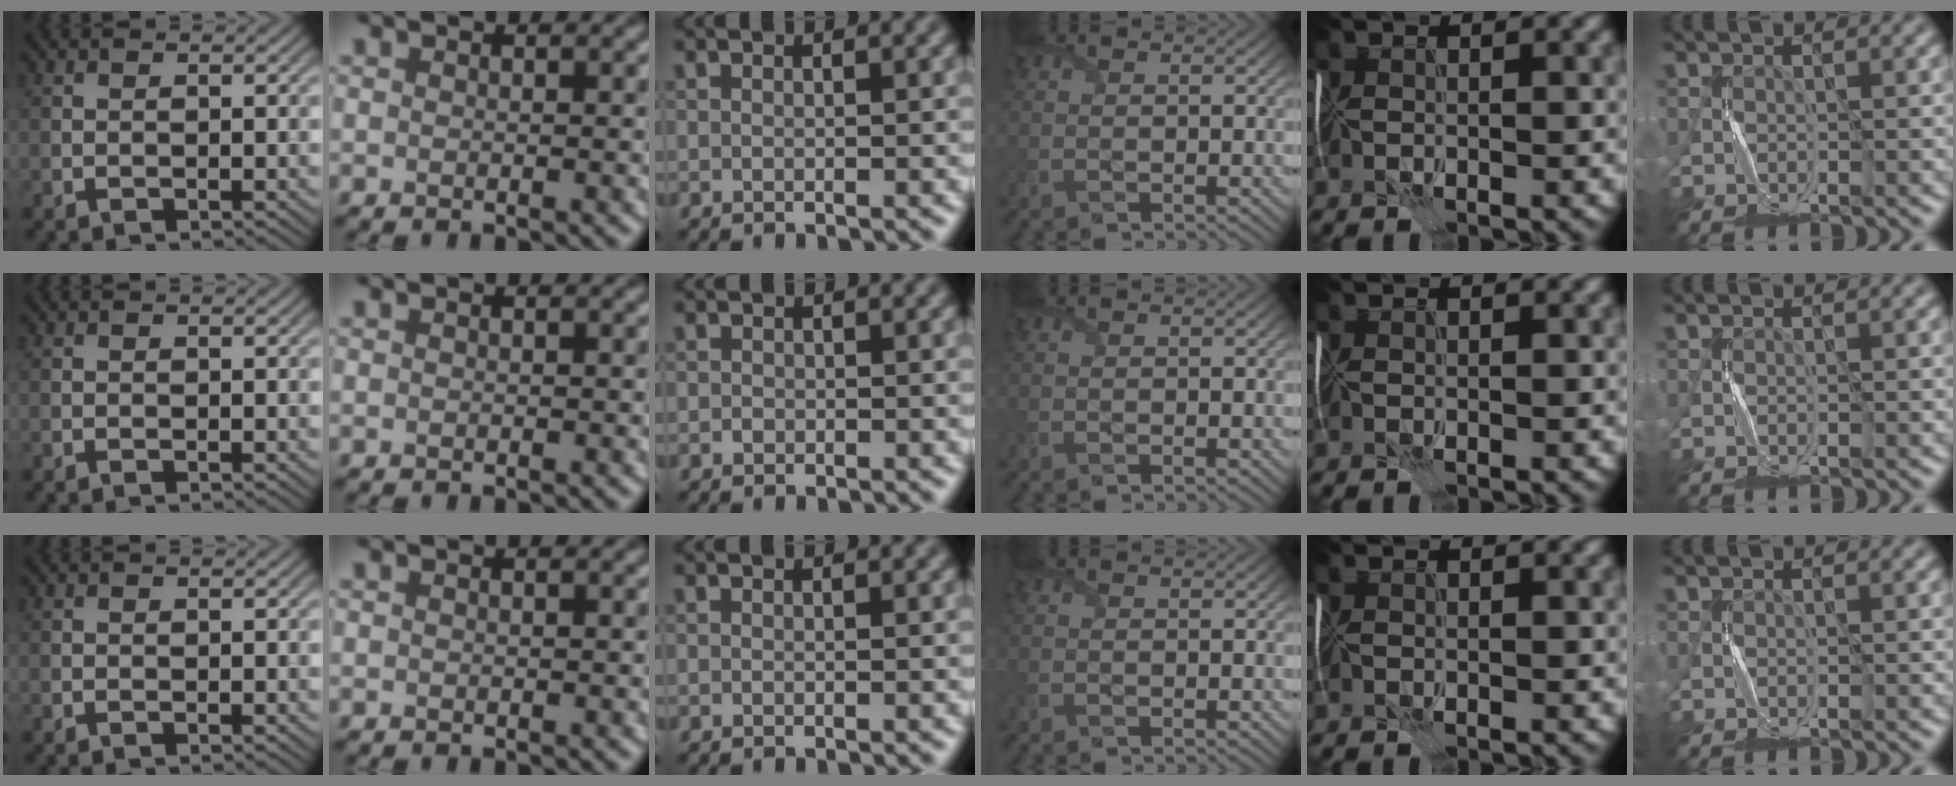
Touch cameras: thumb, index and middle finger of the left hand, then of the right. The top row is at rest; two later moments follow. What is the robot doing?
{"motion": "fold", "object": "plastic wrap"}